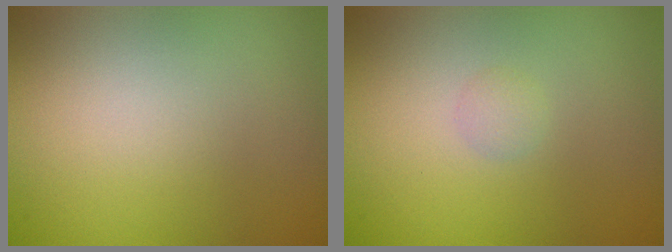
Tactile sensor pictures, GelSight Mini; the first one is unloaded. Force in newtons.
{"total": 0.7, "press": 0.7, "slide": 0.0}